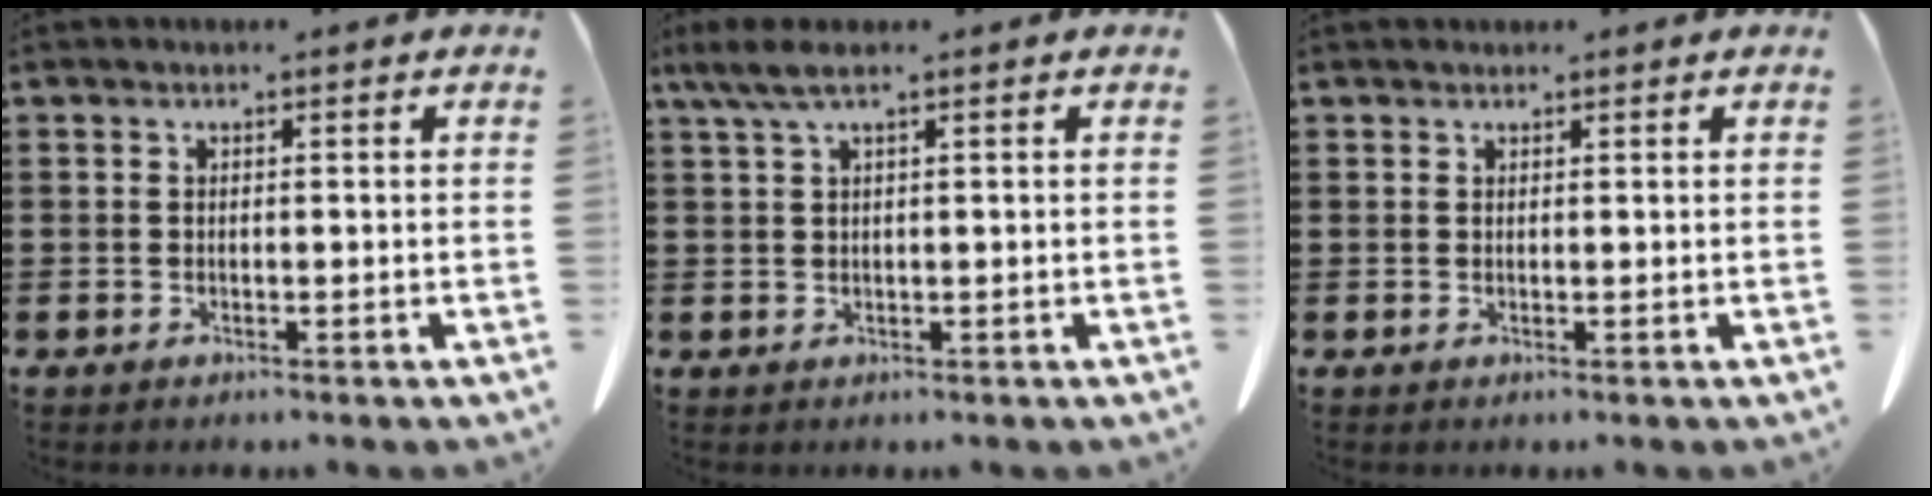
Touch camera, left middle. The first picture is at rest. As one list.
[{"total": 3.0, "force": [1.4, 0.5, 2.6], "torque": [-0.067, -0.004, 0.021]}, {"total": 0.7, "force": [0.6, 0.3, 0.0], "torque": [-0.002, 0.002, 0.013]}]